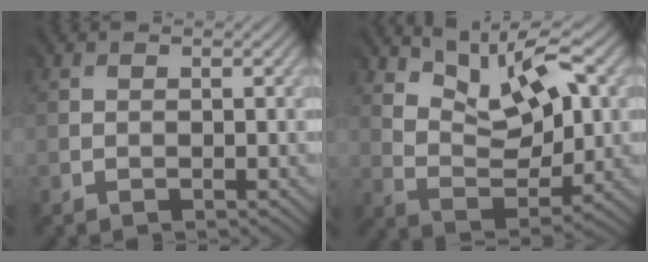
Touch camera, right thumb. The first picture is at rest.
{"total": 9.5, "force": [6.2, 3.4, 6.4], "torque": [-0.120, -0.006, 0.106]}